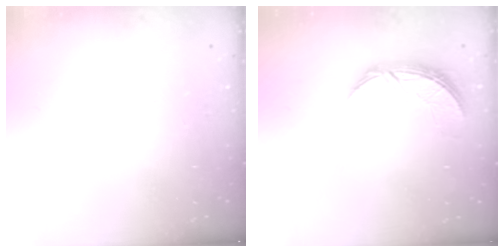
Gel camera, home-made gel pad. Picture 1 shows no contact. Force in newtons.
{"total": 7.3, "press": 7.3, "slide": 0.5}